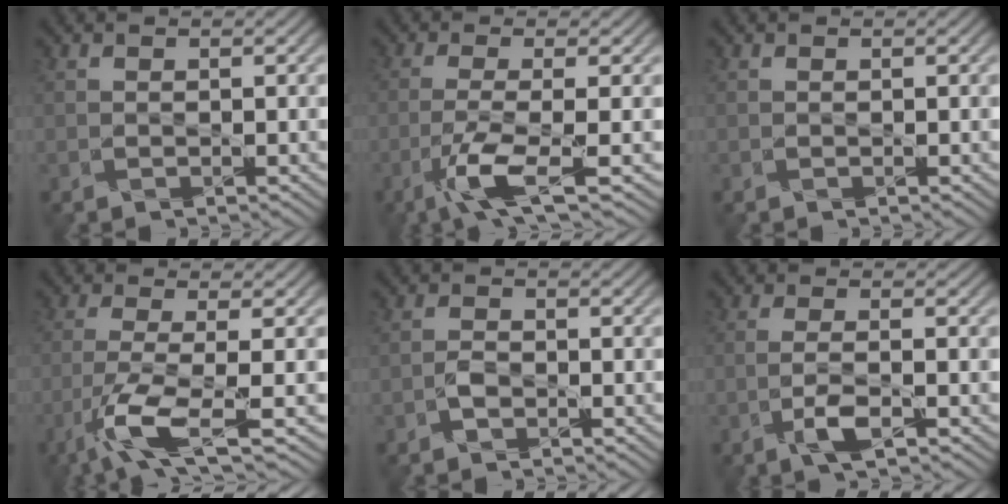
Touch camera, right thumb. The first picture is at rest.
{"total": 5.6, "force": [-2.5, 0.7, 4.9], "torque": [-0.090, 0.002, -0.065]}
{"total": 0.0}
{"total": 6.8, "force": [-3.0, 1.1, 6.1], "torque": [-0.112, -0.001, -0.073]}
{"total": 1.3, "force": [-1.0, 0.7, 0.6], "torque": [-0.011, 0.004, -0.025]}
{"total": 3.0, "force": [-1.4, 0.4, 2.6], "torque": [-0.052, 0.007, -0.038]}